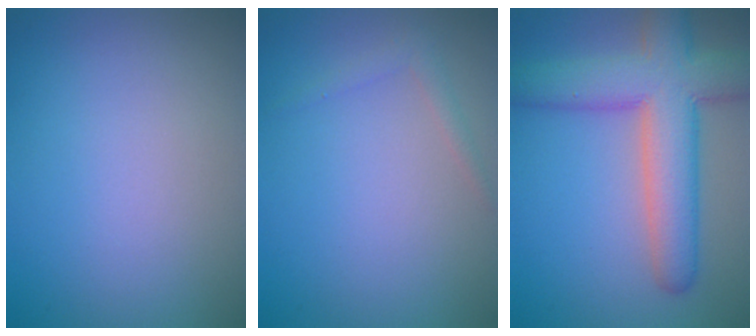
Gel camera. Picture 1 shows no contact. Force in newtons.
{"total": 1.1, "press": 1.1, "slide": 0.1}
{"total": 8.7, "press": 8.7, "slide": 0.3}